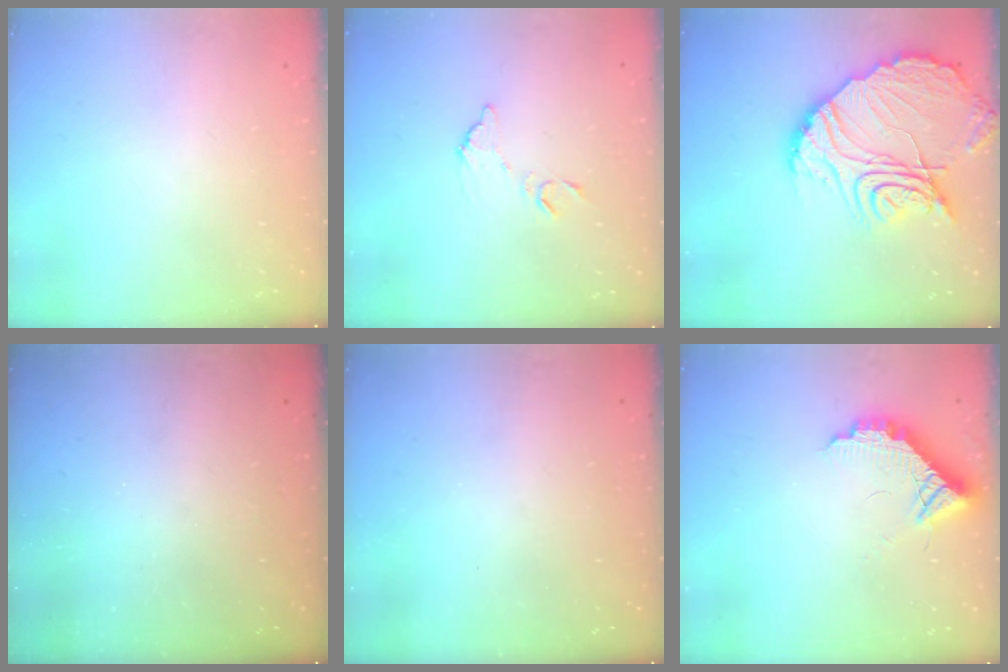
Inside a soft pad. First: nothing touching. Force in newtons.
{"total": 7.6, "press": 7.6, "slide": 0.3}
{"total": 20.3, "press": 20.2, "slide": 1.7}
{"total": 3.0, "press": 3.0, "slide": 0.6}
{"total": 2.9, "press": 2.9, "slide": 0.3}
{"total": 10.4, "press": 10.4, "slide": 0.6}